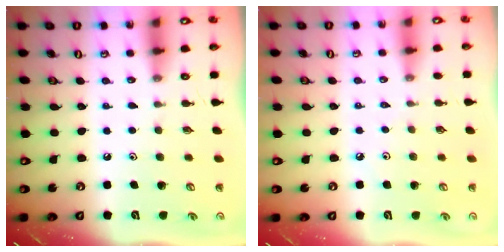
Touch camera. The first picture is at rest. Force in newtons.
{"total": 1.1, "press": 1.1, "slide": 0.4}